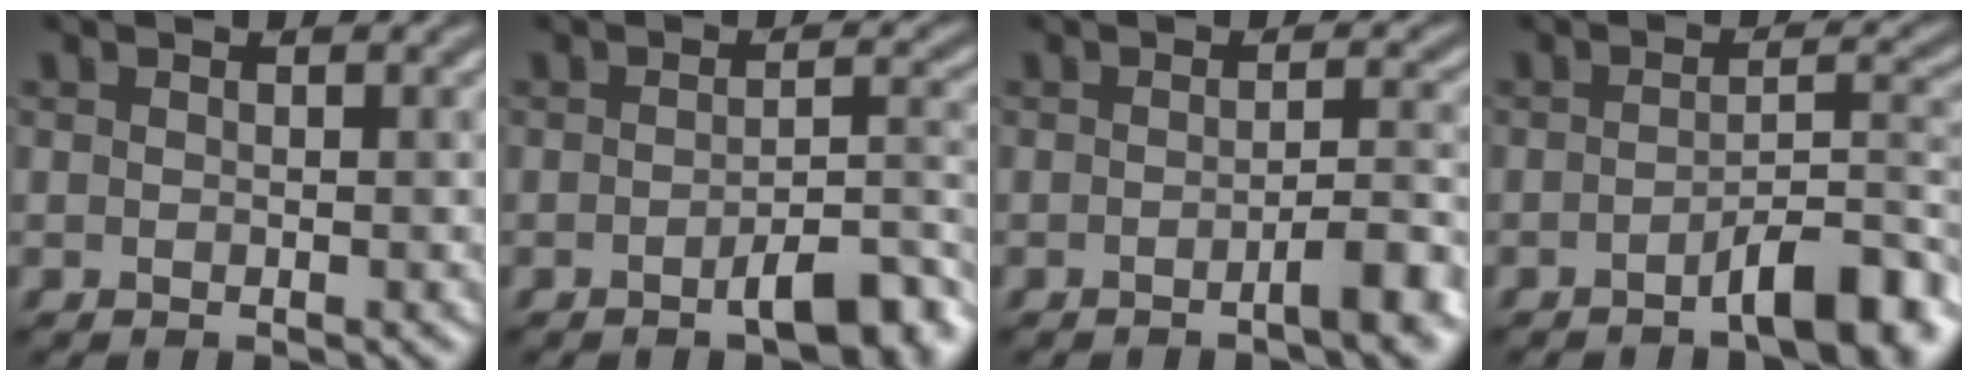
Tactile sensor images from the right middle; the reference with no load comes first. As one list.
[{"total": 4.8, "force": [-2.8, 1.4, 3.6], "torque": [-0.052, 0.005, -0.040]}, {"total": 3.5, "force": [-1.5, 0.8, 3.1], "torque": [-0.037, 0.012, -0.033]}, {"total": 5.3, "force": [-3.2, 1.2, 4.0], "torque": [-0.056, 0.009, -0.049]}]